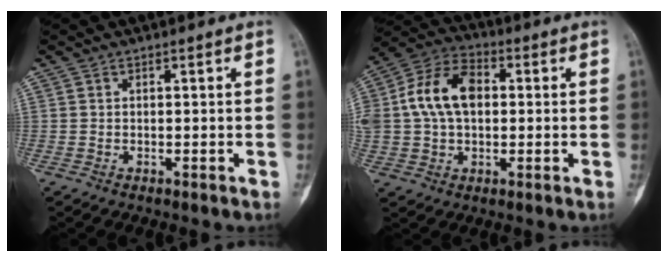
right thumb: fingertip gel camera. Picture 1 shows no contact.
{"total": 14.5, "force": [1.7, 9.5, 10.8], "torque": [-0.200, 0.029, 0.025]}